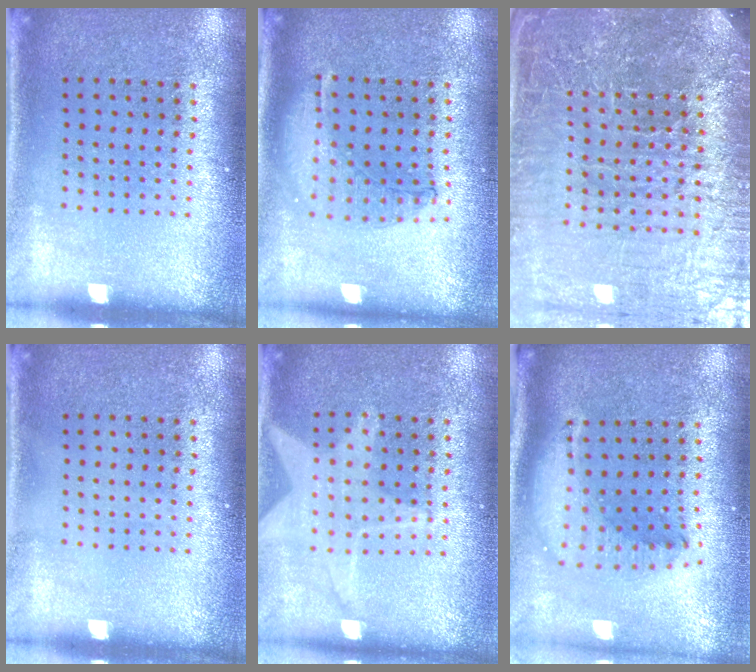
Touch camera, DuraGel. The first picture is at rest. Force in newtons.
{"total": 0.9, "press": 0.9, "slide": 0.2}
{"total": 6.5, "press": 5.7, "slide": 3.1}
{"total": 0.0}
{"total": 1.4, "press": 1.3, "slide": 0.3}
{"total": 1.8, "press": 1.4, "slide": 1.0}